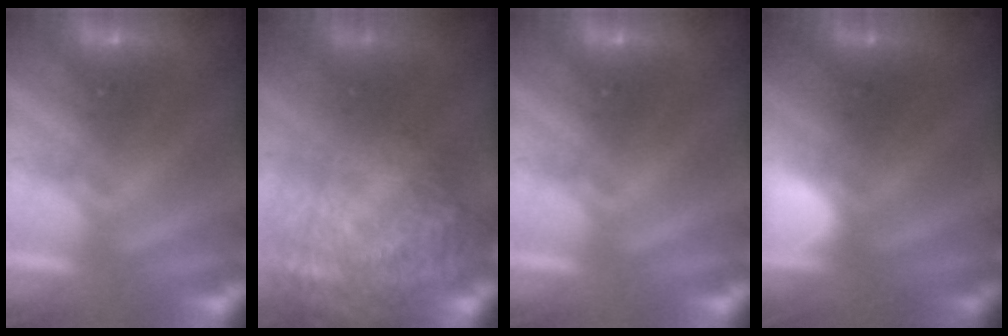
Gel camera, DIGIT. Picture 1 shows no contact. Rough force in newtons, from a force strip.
{"total": 9.4}
{"total": 0.0}
{"total": 2.6}